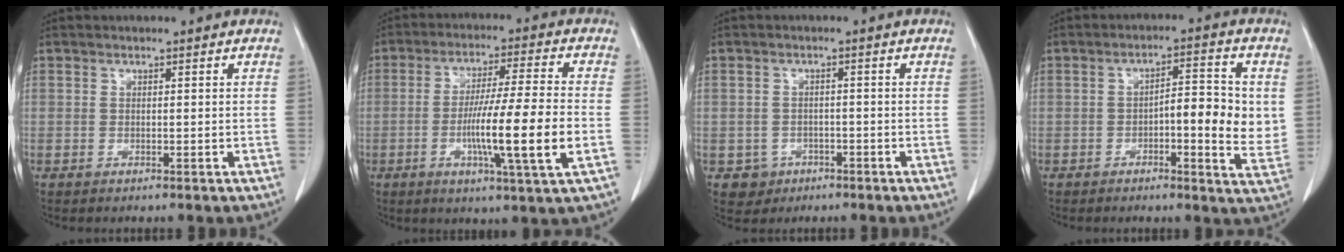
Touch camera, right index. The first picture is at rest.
{"total": 13.5, "force": [-3.1, -0.7, 13.1], "torque": [-0.232, -0.013, -0.058]}
{"total": 3.4, "force": [-1.5, 3.0, 0.1], "torque": [0.004, 0.013, -0.019]}
{"total": 9.1, "force": [0.0, 2.4, 8.8], "torque": [-0.115, 0.009, -0.003]}